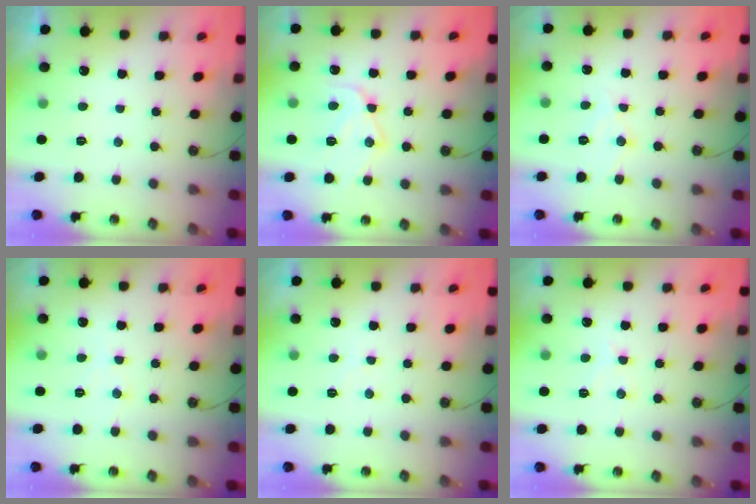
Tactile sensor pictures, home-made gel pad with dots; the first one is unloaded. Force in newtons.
{"total": 12.5, "press": 12.4, "slide": 1.2}
{"total": 7.3, "press": 7.3, "slide": 0.6}
{"total": 4.9, "press": 4.9, "slide": 0.5}
{"total": 5.0, "press": 4.9, "slide": 0.8}
{"total": 6.6, "press": 6.5, "slide": 0.8}